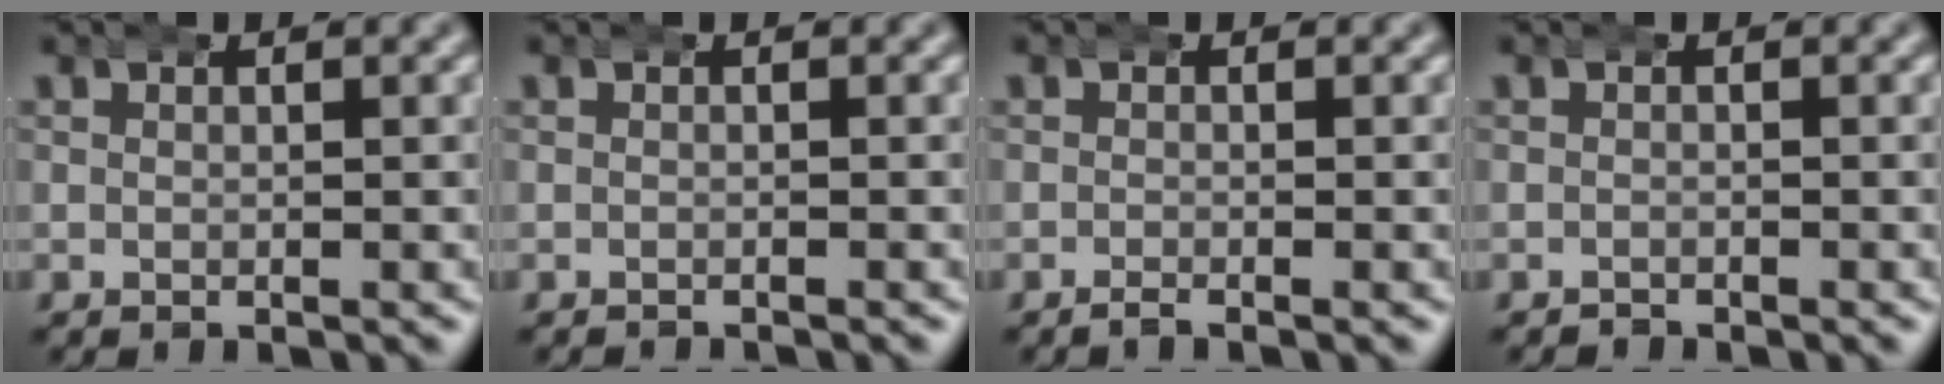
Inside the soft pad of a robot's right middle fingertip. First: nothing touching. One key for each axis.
{"total": 0.7, "fx": -0.7, "fy": -0.1, "fz": -0.1, "tx": -0.003, "ty": -0.006, "tz": -0.009}
{"total": 1.0, "fx": -0.9, "fy": 0.0, "fz": 0.3, "tx": -0.010, "ty": -0.003, "tz": -0.017}
{"total": 0.7, "fx": -0.7, "fy": 0.0, "fz": -0.2, "tx": -0.002, "ty": -0.006, "tz": -0.009}